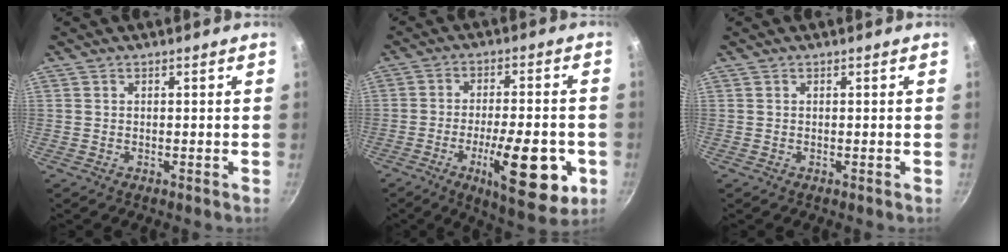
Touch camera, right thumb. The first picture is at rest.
{"total": 16.0, "force": [-5.3, 5.3, 14.1], "torque": [-0.192, 0.010, -0.074]}
{"total": 0.0}